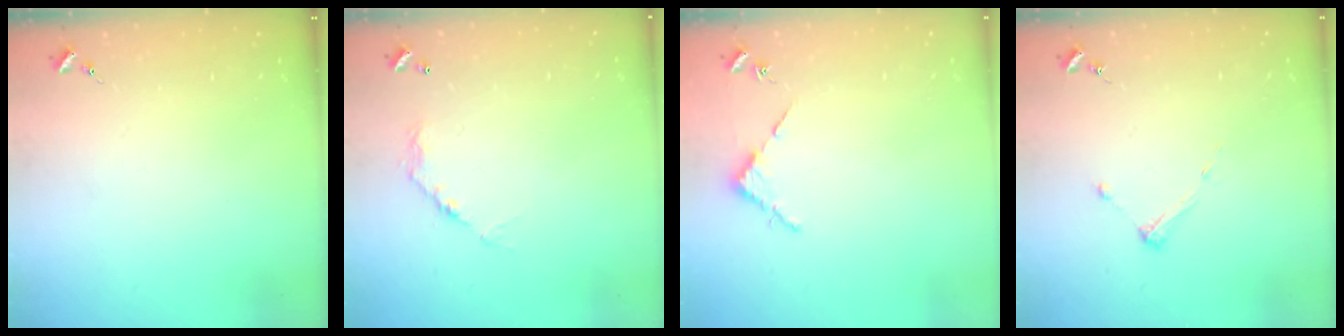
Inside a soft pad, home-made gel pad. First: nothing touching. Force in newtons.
{"total": 6.3, "press": 6.3, "slide": 0.4}
{"total": 2.7, "press": 2.7, "slide": 0.3}
{"total": 3.4, "press": 3.4, "slide": 0.4}